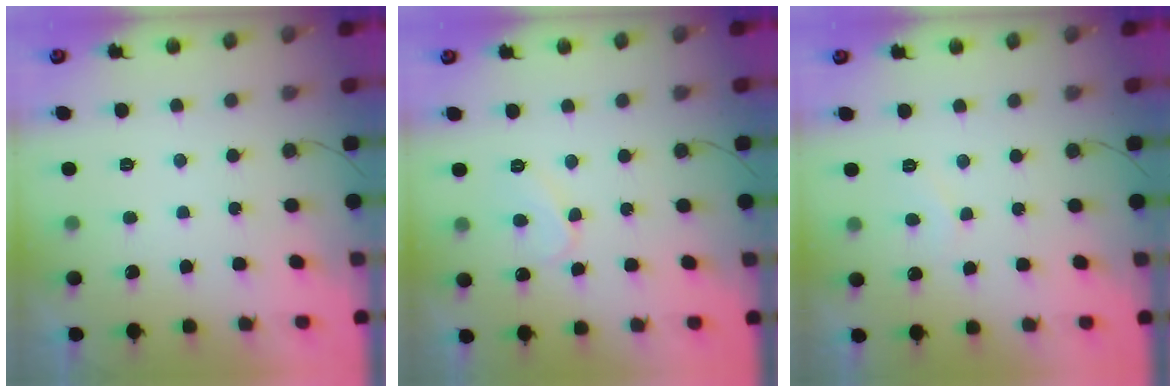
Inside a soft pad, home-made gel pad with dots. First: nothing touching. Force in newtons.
{"total": 5.9, "press": 5.9, "slide": 0.7}
{"total": 4.1, "press": 4.1, "slide": 0.4}